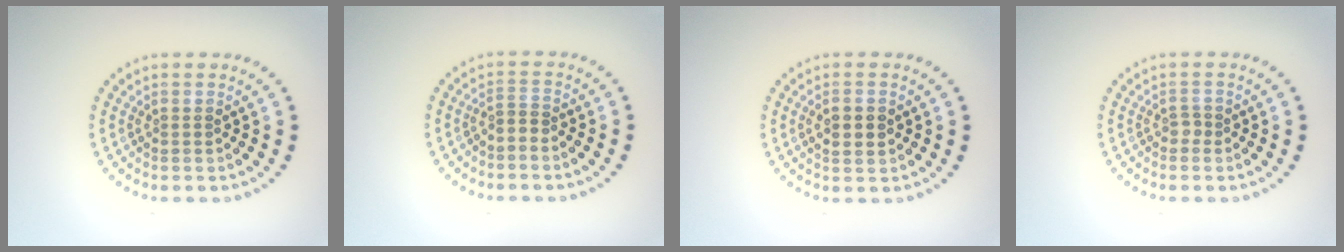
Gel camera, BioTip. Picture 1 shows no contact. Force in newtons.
{"total": 1.1, "press": 0.6, "slide": 1.0}
{"total": 2.0, "press": 2.0, "slide": 0.2}
{"total": 0.9, "press": 0.6, "slide": 0.6}